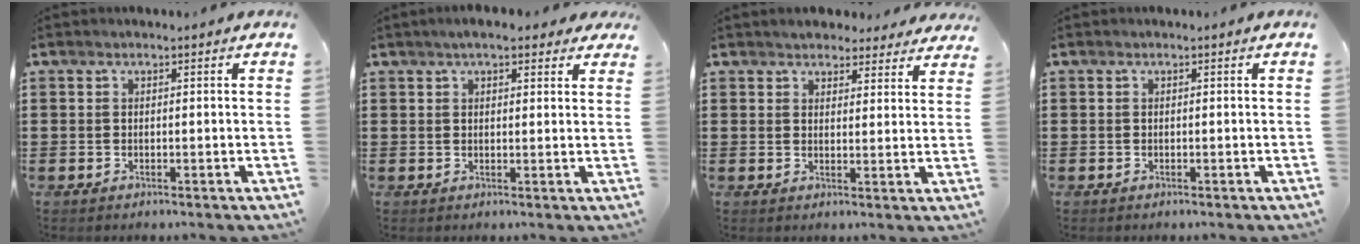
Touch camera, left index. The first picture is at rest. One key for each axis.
{"total": 3.8, "fx": 2.8, "fy": 1.0, "fz": 2.3, "tx": -0.052, "ty": 0.006, "tz": 0.049}
{"total": 3.4, "fx": 3.3, "fy": 0.7, "fz": 0.1, "tx": -0.013, "ty": -0.007, "tz": 0.063}
{"total": 0.0}